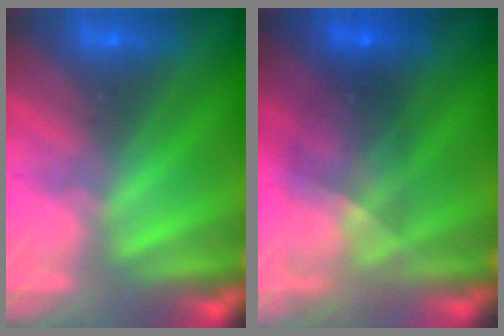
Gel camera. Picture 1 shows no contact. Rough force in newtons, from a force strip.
{"total": 5.8}